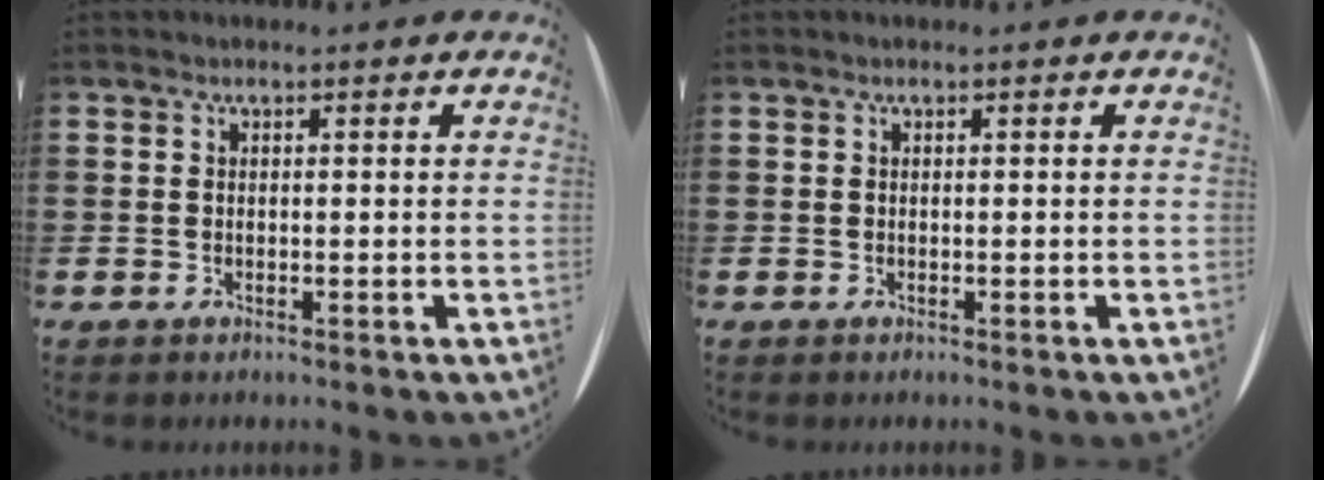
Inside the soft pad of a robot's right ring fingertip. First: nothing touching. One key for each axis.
{"total": 0.0}